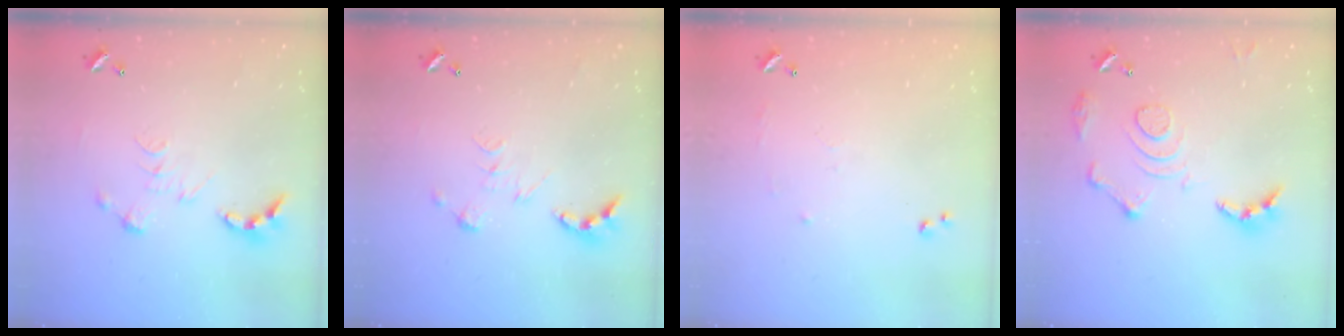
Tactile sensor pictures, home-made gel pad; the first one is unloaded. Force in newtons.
{"total": 0.0}
{"total": 6.1, "press": 6.1, "slide": 0.8}
{"total": 13.7, "press": 13.6, "slide": 1.4}